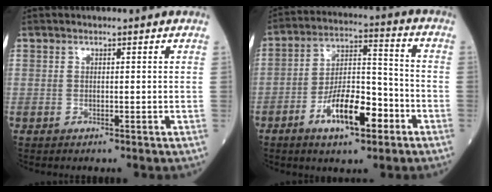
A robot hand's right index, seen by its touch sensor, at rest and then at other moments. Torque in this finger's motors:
{"motor_torque": [0.50, -0.24, 0.22, 0.15]}